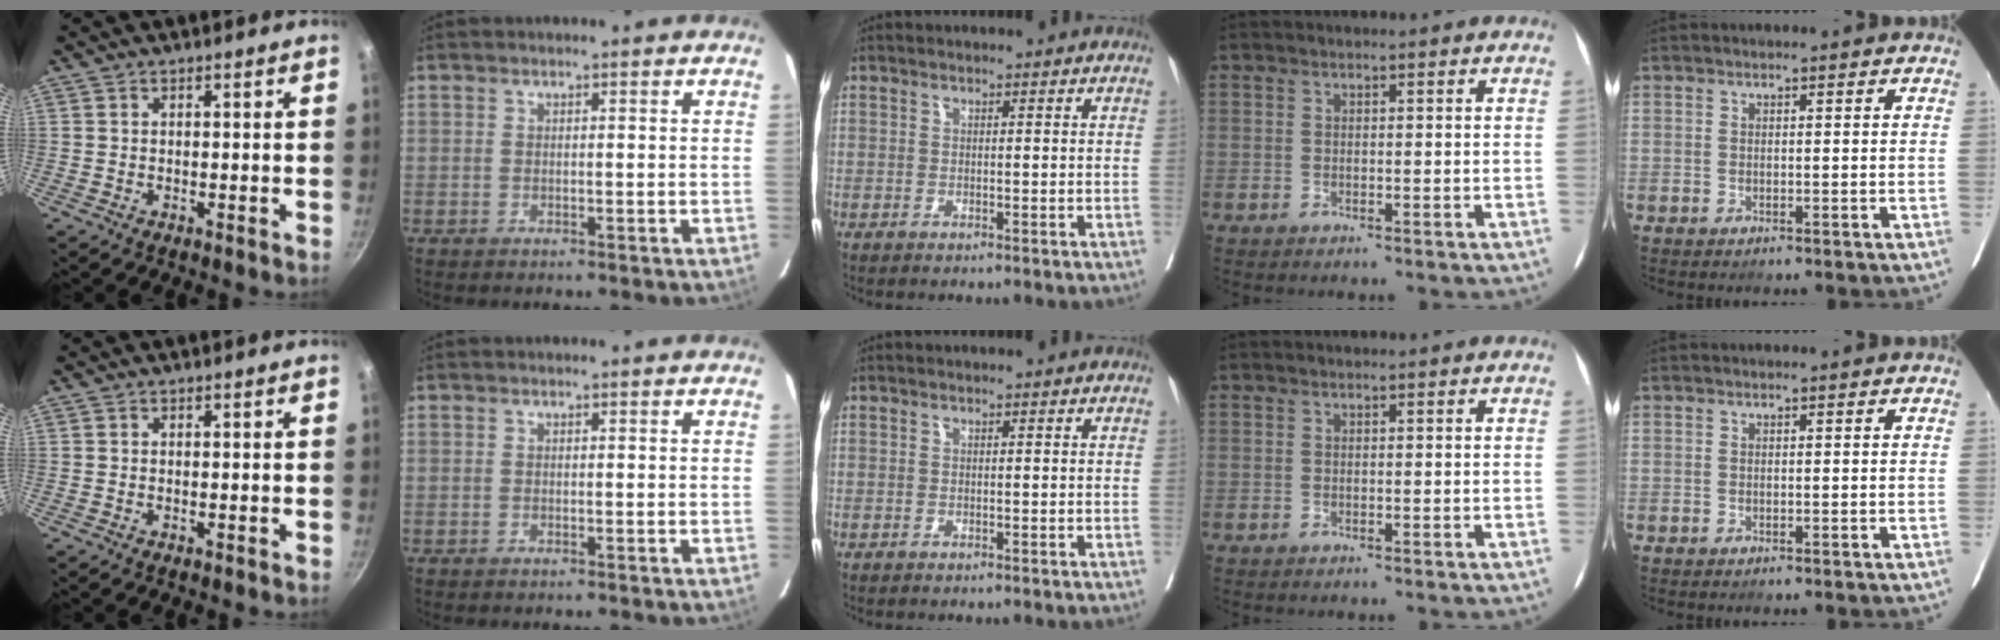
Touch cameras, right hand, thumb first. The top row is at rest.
{}